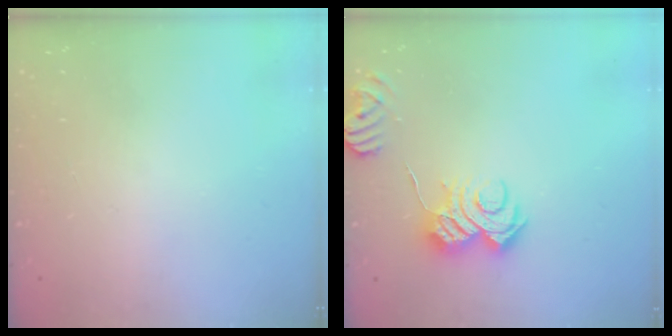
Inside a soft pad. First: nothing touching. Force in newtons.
{"total": 8.5, "press": 8.5, "slide": 0.7}